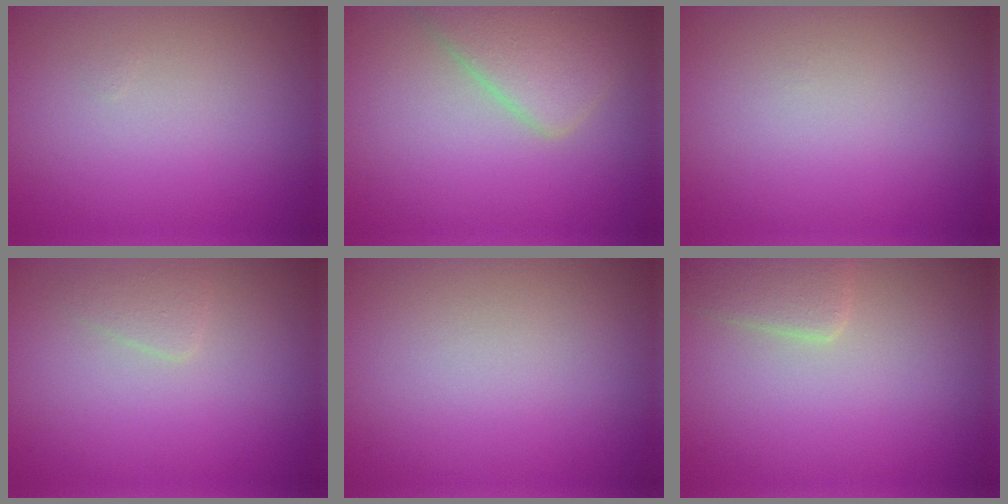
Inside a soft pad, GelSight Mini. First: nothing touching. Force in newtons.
{"total": 3.9, "press": 3.9, "slide": 0.1}
{"total": 0.0}
{"total": 1.0, "press": 1.0, "slide": 0.0}
{"total": 0.0}
{"total": 2.4, "press": 2.4, "slide": 0.1}